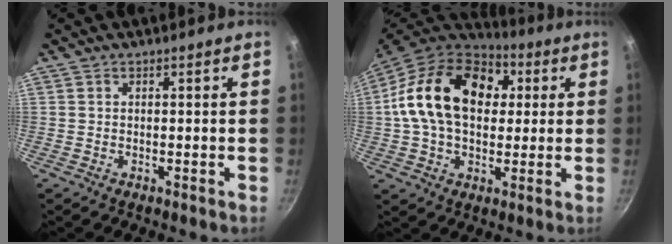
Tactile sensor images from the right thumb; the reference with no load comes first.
{"total": 22.3, "force": [3.9, 15.4, 15.7], "torque": [-0.253, 0.026, 0.052]}